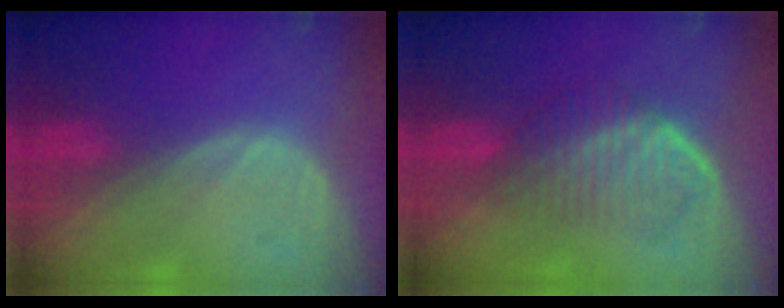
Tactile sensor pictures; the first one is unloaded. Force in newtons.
{"total": 6.9, "press": 6.1, "slide": 3.3}